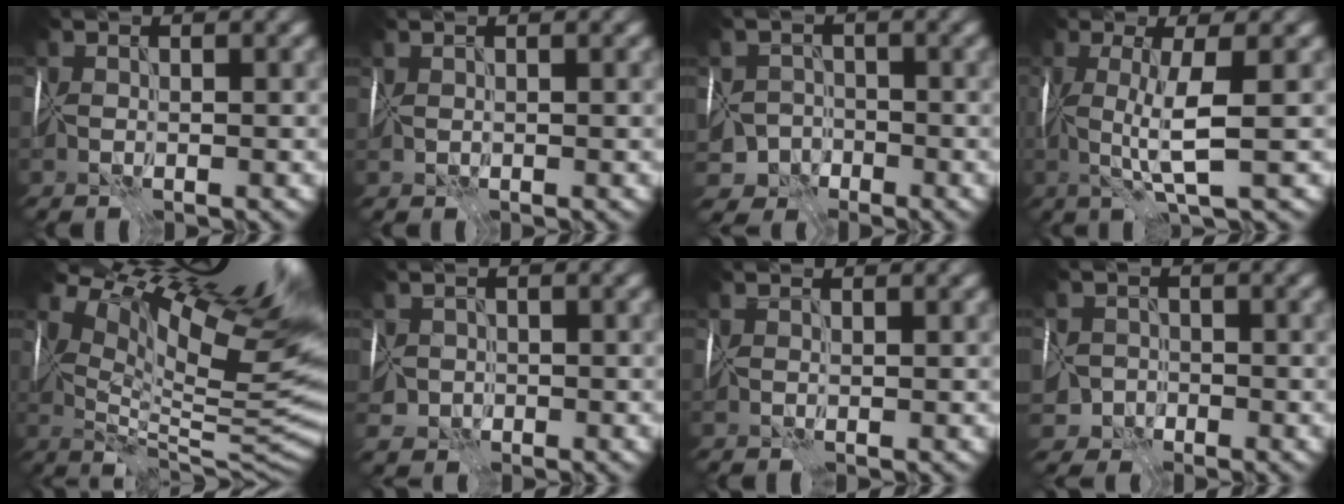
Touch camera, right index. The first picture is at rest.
{"total": 1.1, "force": [1.0, 0.3, 0.5], "torque": [-0.006, 0.002, 0.016]}
{"total": 5.1, "force": [-2.9, 4.0, 1.1], "torque": [0.009, -0.003, -0.053]}
{"total": 4.2, "force": [0.1, 0.5, 4.1], "torque": [-0.085, -0.002, 0.001]}
{"total": 15.8, "force": [8.1, 5.5, 12.4], "torque": [-0.190, 0.016, 0.136]}
{"total": 2.3, "force": [-0.3, 2.2, 0.5], "torque": [-0.009, 0.004, -0.005]}
{"total": 1.9, "force": [1.6, 0.5, 0.8], "torque": [-0.010, 0.013, 0.010]}
{"total": 3.7, "force": [-1.9, 3.1, 0.7], "torque": [0.008, -0.002, -0.040]}